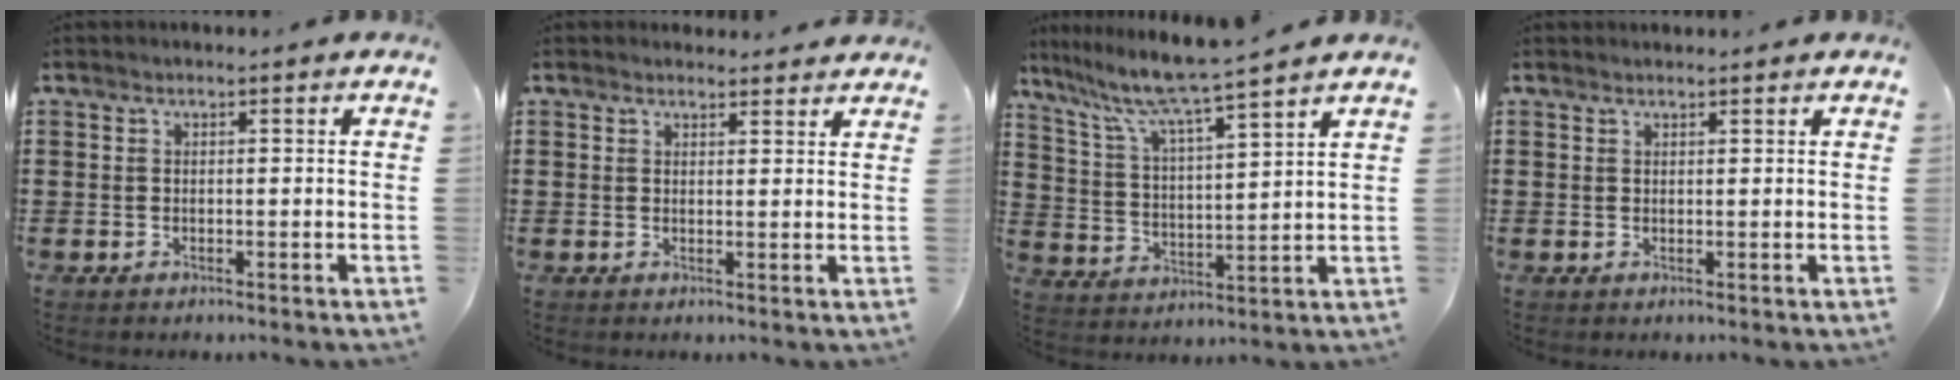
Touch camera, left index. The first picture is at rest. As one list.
[{"total": 1.9, "force": [1.9, 0.3, 0.1], "torque": [-0.007, 0.000, 0.036]}, {"total": 7.8, "force": [6.9, -0.7, 3.6], "torque": [-0.099, -0.047, 0.113]}, {"total": 0.8, "force": [0.8, 0.1, 0.2], "torque": [-0.005, -0.001, 0.017]}]